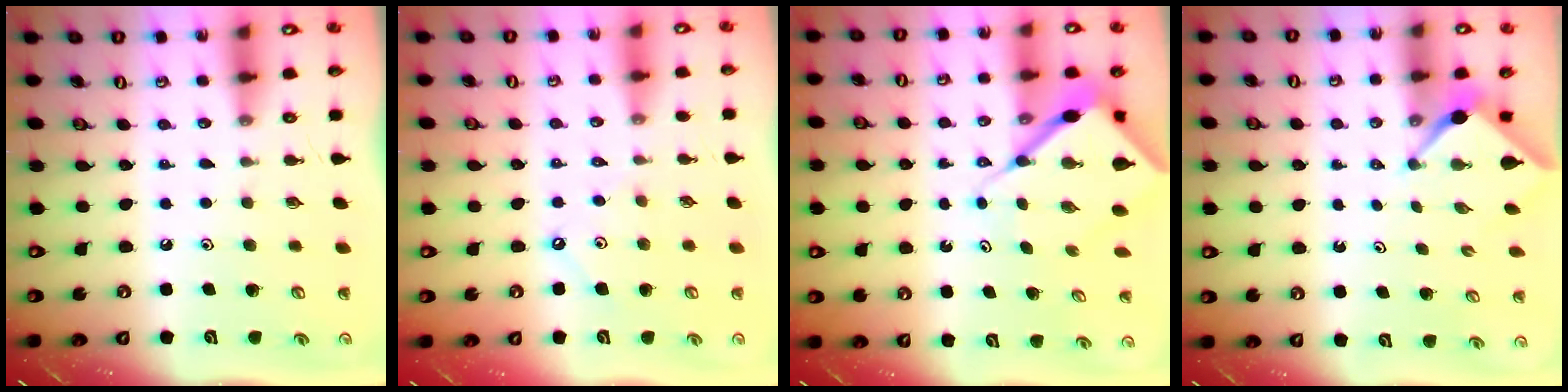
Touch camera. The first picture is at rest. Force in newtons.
{"total": 2.9, "press": 2.8, "slide": 0.5}
{"total": 9.4, "press": 9.3, "slide": 0.9}
{"total": 2.5, "press": 2.5, "slide": 0.2}